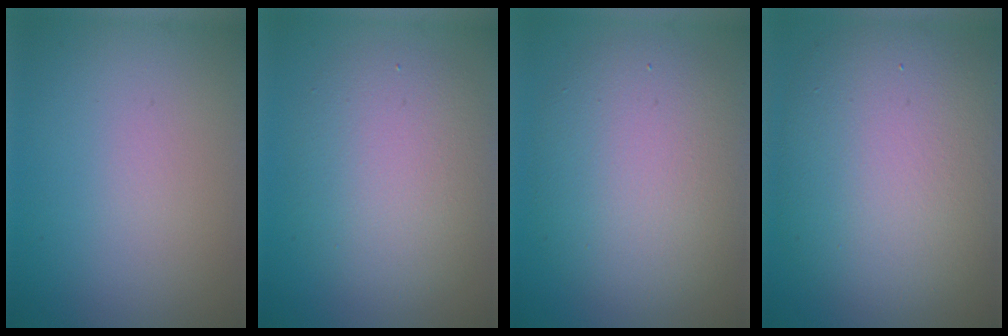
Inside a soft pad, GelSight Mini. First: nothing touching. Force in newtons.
{"total": 5.7, "press": 5.7, "slide": 0.4}
{"total": 7.7, "press": 7.7, "slide": 0.8}
{"total": 11.4, "press": 11.4, "slide": 1.0}